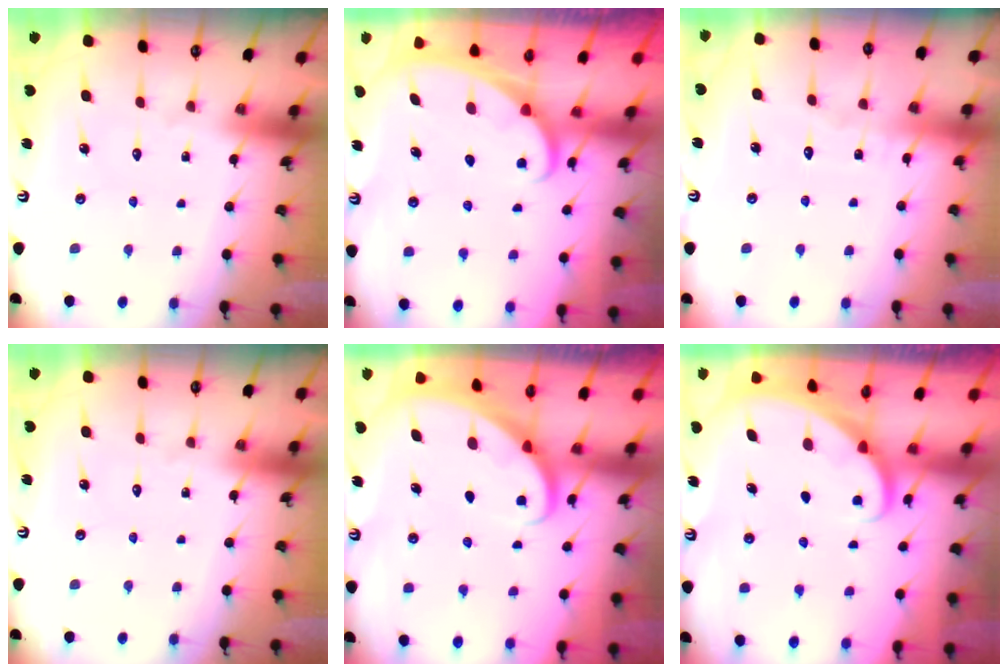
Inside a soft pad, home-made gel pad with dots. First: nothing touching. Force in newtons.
{"total": 1.7, "press": 1.7, "slide": 0.1}
{"total": 2.5, "press": 2.5, "slide": 0.2}
{"total": 0.0}
{"total": 2.4, "press": 2.4, "slide": 0.2}
{"total": 1.7, "press": 1.7, "slide": 0.1}